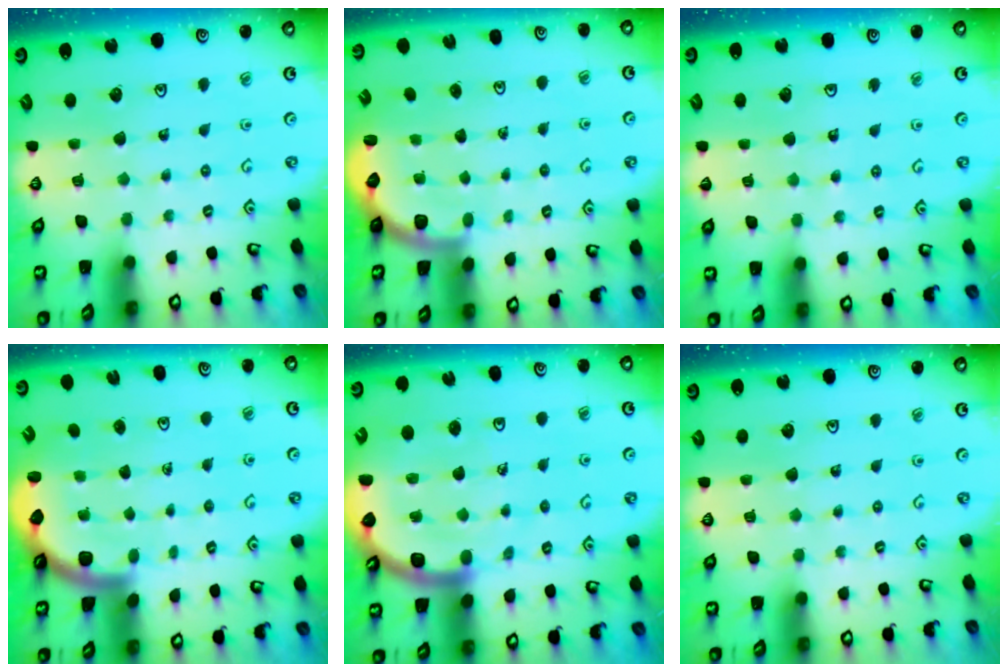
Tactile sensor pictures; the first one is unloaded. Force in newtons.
{"total": 2.5, "press": 2.1, "slide": 1.3}
{"total": 2.4, "press": 2.4, "slide": 0.3}
{"total": 2.4, "press": 2.4, "slide": 0.3}
{"total": 11.5, "press": 10.9, "slide": 3.4}
{"total": 0.0}